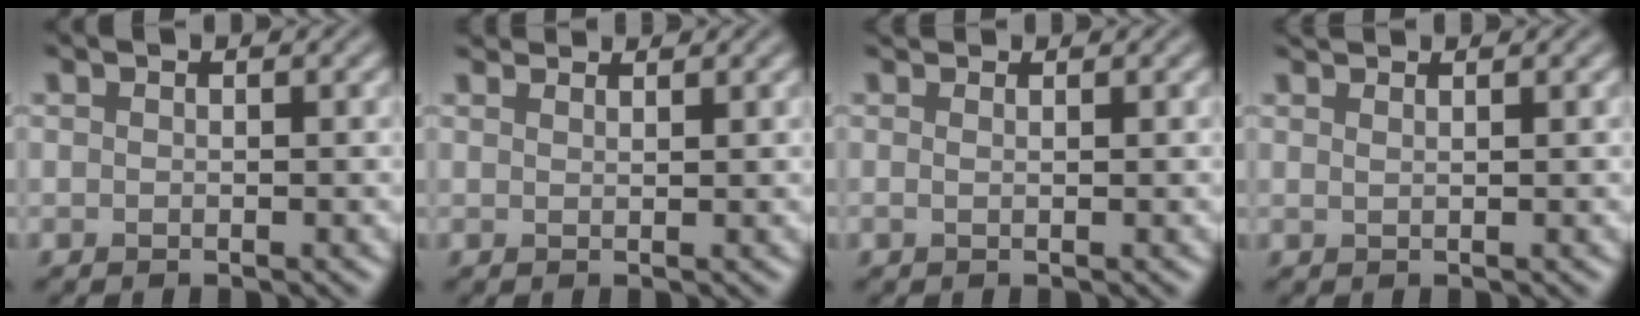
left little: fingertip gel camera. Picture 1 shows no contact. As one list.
[{"total": 2.2, "force": [2.1, 0.2, 0.5], "torque": [-0.013, 0.003, 0.037]}, {"total": 0.8, "force": [0.7, 0.1, 0.3], "torque": [-0.014, 0.000, 0.010]}, {"total": 1.1, "force": [1.0, -0.2, 0.3], "torque": [-0.010, 0.004, 0.018]}]